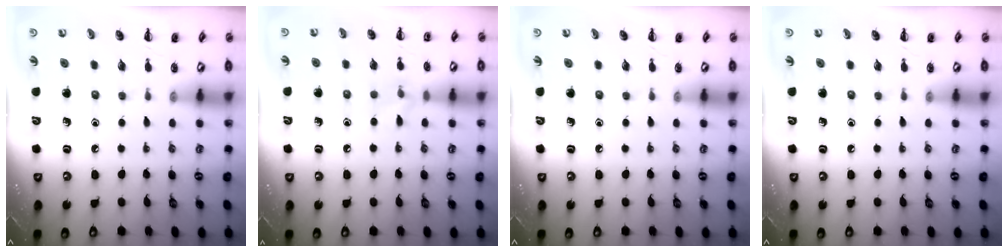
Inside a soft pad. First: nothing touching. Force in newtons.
{"total": 6.5, "press": 6.2, "slide": 2.0}
{"total": 0.0}
{"total": 0.0}